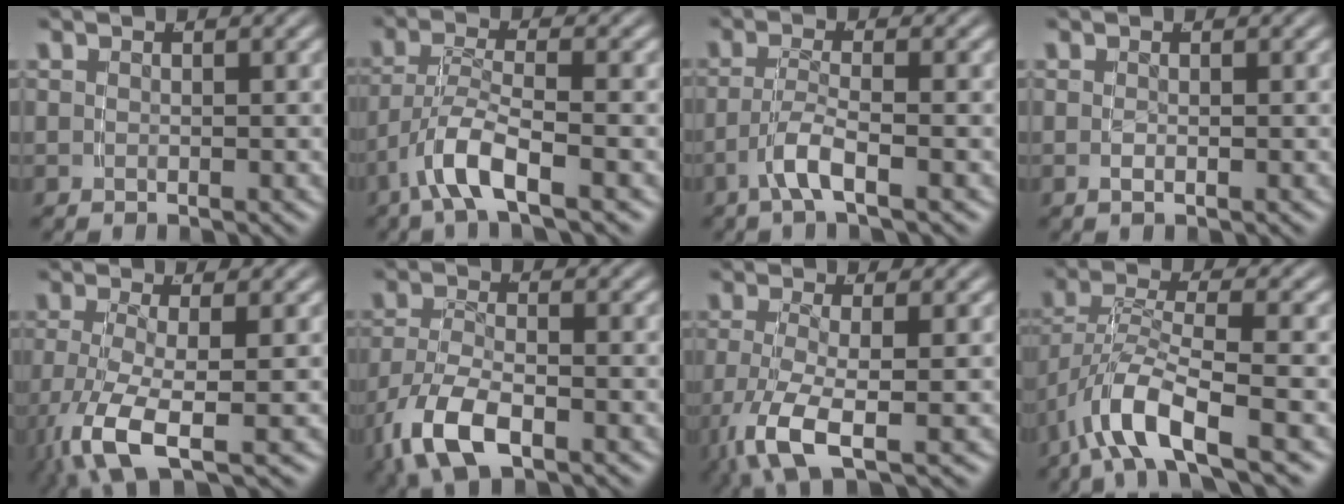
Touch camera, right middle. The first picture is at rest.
{"total": 4.1, "force": [-2.0, 1.0, 3.5], "torque": [-0.077, -0.011, -0.030]}
{"total": 2.9, "force": [-1.7, 0.1, 2.4], "torque": [-0.044, -0.002, -0.031]}
{"total": 0.6, "force": [-0.2, -0.3, 0.5], "torque": [-0.009, -0.001, -0.001]}
{"total": 6.2, "force": [-3.0, 2.3, 4.9], "torque": [-0.123, -0.040, -0.028]}
{"total": 5.7, "force": [-2.6, 3.0, 4.1], "torque": [-0.095, -0.025, -0.031]}
{"total": 5.6, "force": [-2.5, 2.0, 4.6], "torque": [-0.115, -0.034, -0.025]}
{"total": 5.5, "force": [-2.0, 2.1, 4.6], "torque": [-0.107, -0.019, -0.024]}